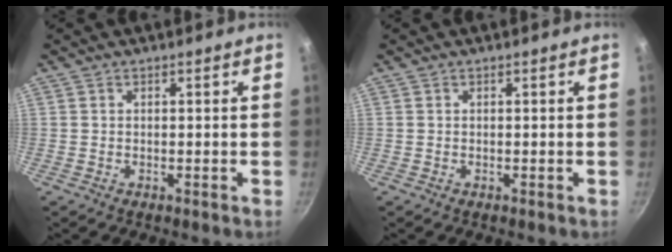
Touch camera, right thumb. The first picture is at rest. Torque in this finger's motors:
{"motor_torque": [-0.03, 0.02, 0.04, 0.03, 0.00]}